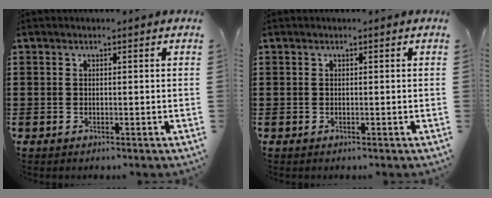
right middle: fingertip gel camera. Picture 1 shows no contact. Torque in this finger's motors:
{"motor_torque": [-0.02, 0.00, 0.00, 0.00]}